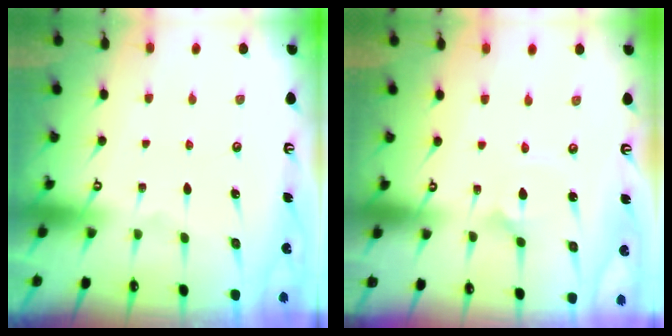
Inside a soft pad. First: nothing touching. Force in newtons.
{"total": 2.6, "press": 2.6, "slide": 0.2}